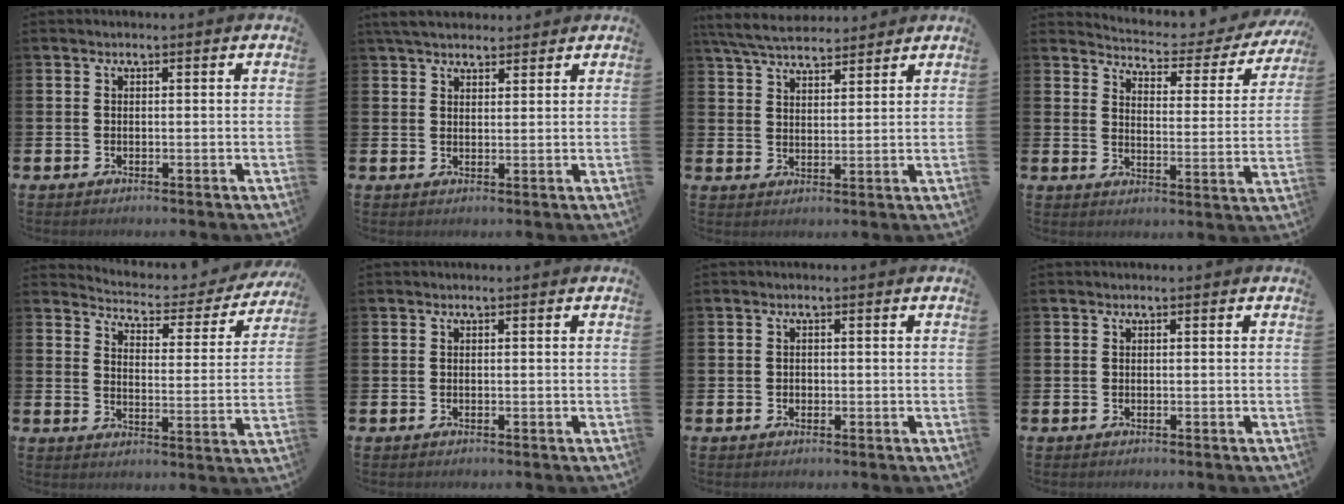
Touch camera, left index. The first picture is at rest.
{"total": 4.2, "force": [3.8, 1.4, 1.1], "torque": [-0.031, -0.010, 0.072]}
{"total": 5.9, "force": [5.5, 1.3, 1.6], "torque": [-0.055, -0.018, 0.102]}
{"total": 3.9, "force": [3.7, 0.9, 1.0], "torque": [-0.039, -0.036, 0.055]}
{"total": 4.2, "force": [4.0, 1.0, 0.7], "torque": [-0.044, -0.035, 0.062]}
{"total": 0.0}
{"total": 0.6, "force": [-0.1, 0.6, 0.1], "torque": [-0.003, 0.006, -0.004]}
{"total": 0.0}